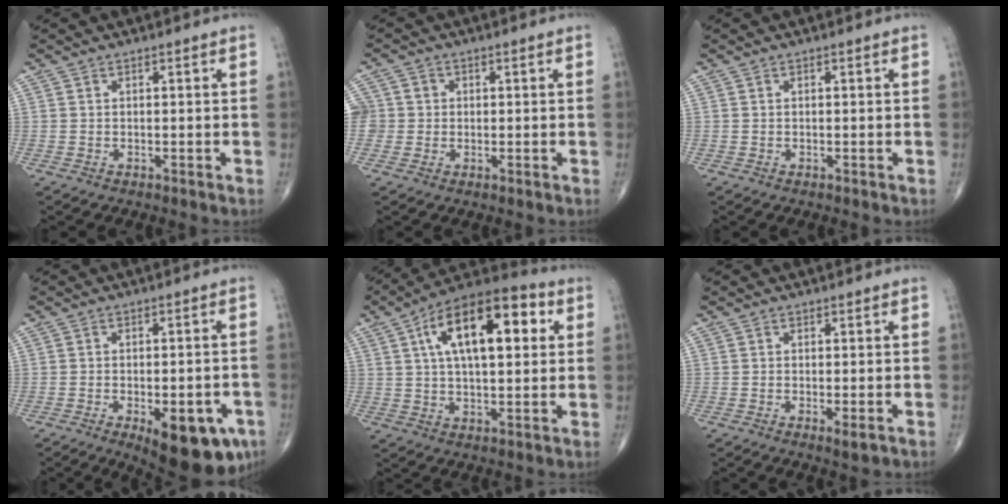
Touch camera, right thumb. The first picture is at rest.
{"total": 4.4, "force": [0.2, 4.3, 0.5], "torque": [0.014, 0.012, 0.001]}
{"total": 0.0}
{"total": 15.0, "force": [-6.7, 6.4, 11.8], "torque": [-0.113, 0.013, -0.074]}
{"total": 19.1, "force": [5.4, 8.7, 16.2], "torque": [-0.241, 0.018, 0.076]}
{"total": 2.1, "force": [-0.8, 0.5, 1.9], "torque": [-0.033, -0.008, -0.012]}